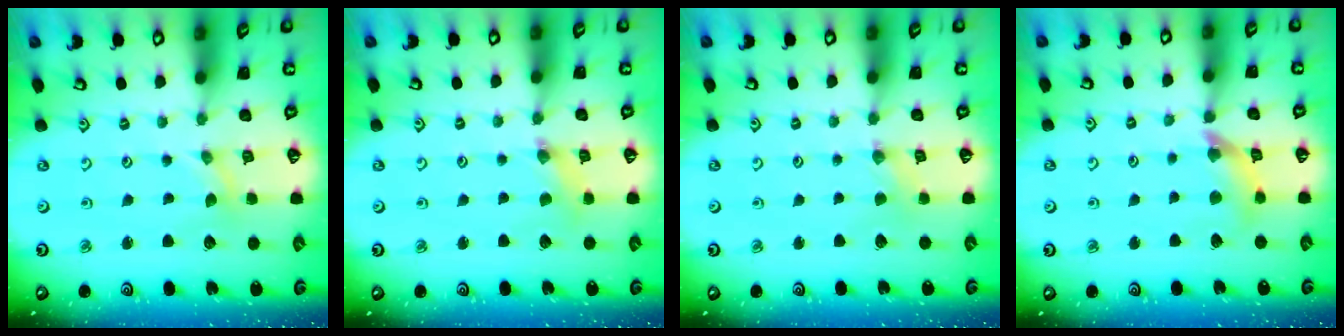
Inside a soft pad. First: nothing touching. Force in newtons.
{"total": 1.8, "press": 1.8, "slide": 0.2}
{"total": 1.3, "press": 1.3, "slide": 0.2}
{"total": 10.9, "press": 10.8, "slide": 1.4}